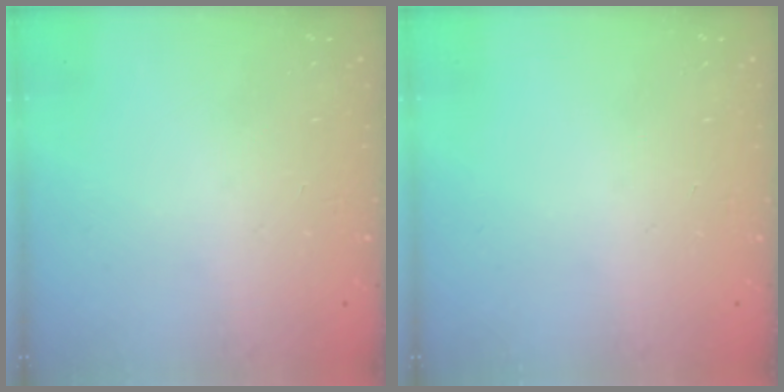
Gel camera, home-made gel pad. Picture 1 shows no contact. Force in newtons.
{"total": 0.0}